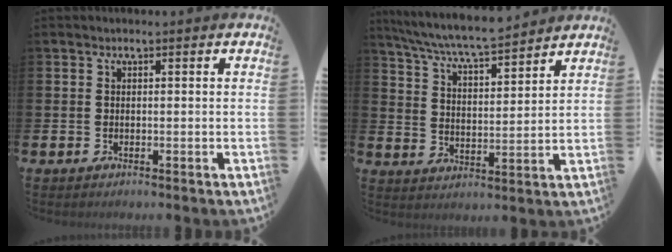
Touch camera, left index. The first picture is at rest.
{"total": 7.5, "force": [7.1, 0.3, 2.3], "torque": [-0.072, -0.046, 0.126]}